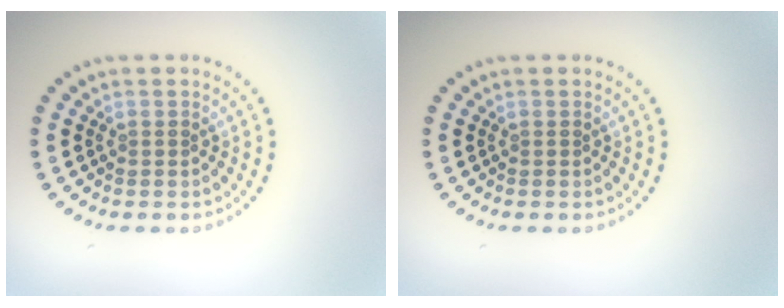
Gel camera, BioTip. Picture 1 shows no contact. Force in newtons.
{"total": 0.0}